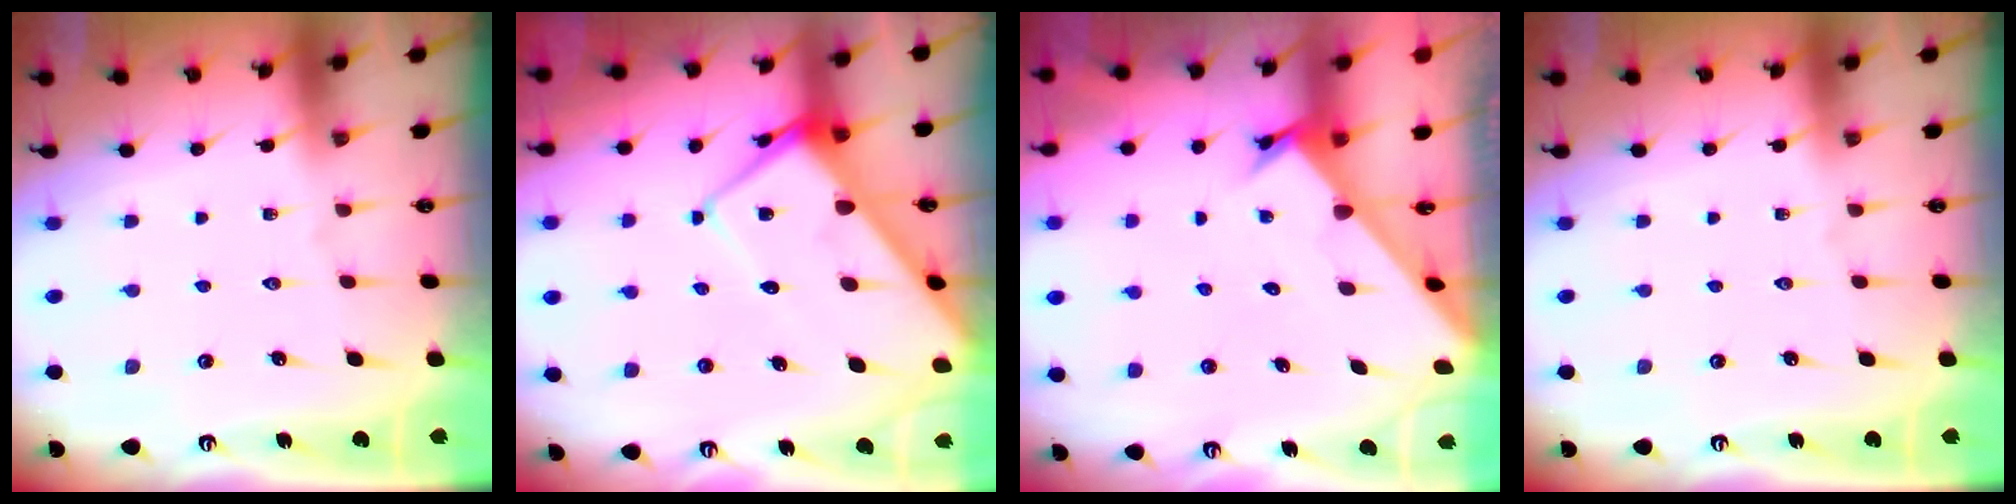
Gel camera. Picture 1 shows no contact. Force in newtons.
{"total": 10.6, "press": 10.6, "slide": 1.1}
{"total": 2.3, "press": 2.3, "slide": 0.2}
{"total": 0.0}